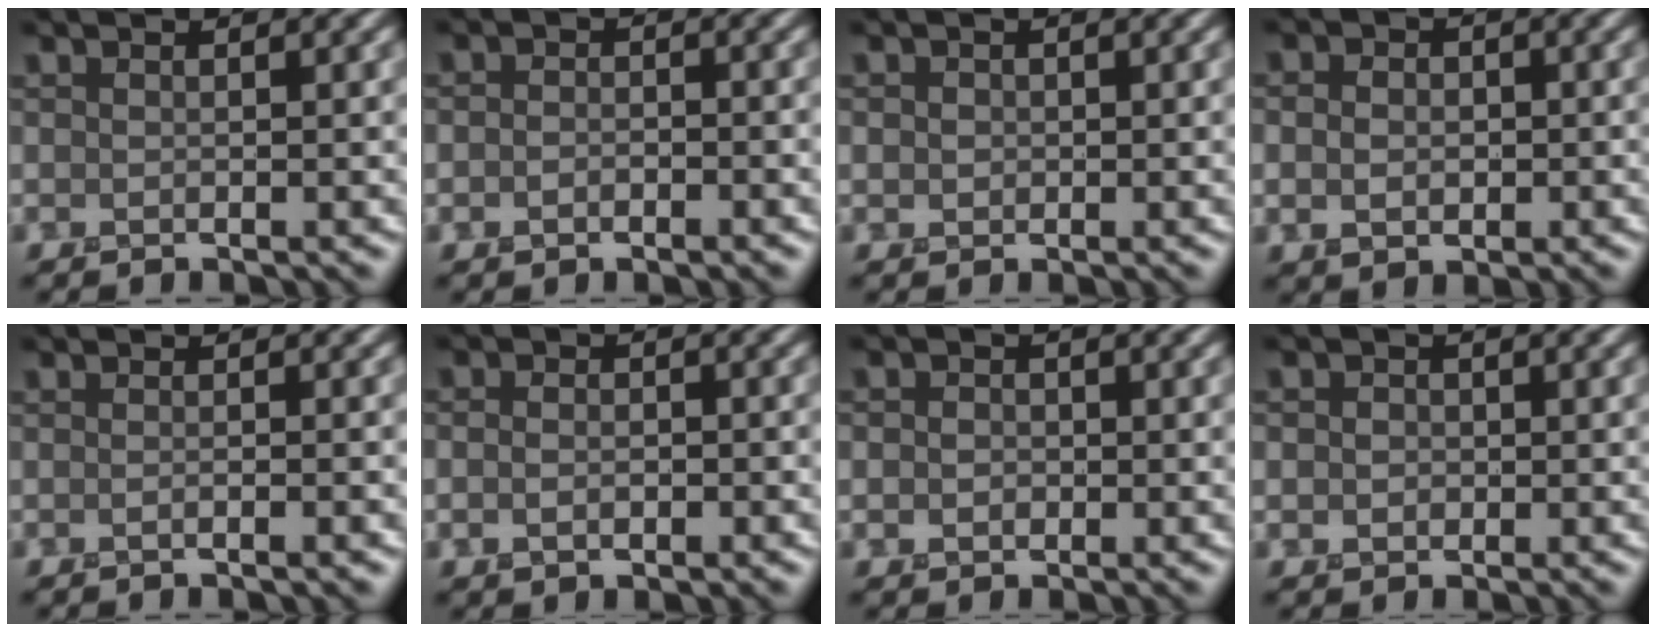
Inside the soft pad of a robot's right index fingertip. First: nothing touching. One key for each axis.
{"total": 1.6, "fx": -0.6, "fy": 1.2, "fz": 0.9, "tx": -0.010, "ty": -0.001, "tz": -0.013}
{"total": 0.9, "fx": 0.1, "fy": 0.9, "fz": 0.3, "tx": -0.001, "ty": 0.000, "tz": 0.000}
{"total": 3.4, "fx": 0.0, "fy": 2.8, "fz": 1.9, "tx": -0.027, "ty": 0.004, "tz": -0.017}
{"total": 1.7, "fx": -0.4, "fy": 0.7, "fz": 1.5, "tx": 0.004, "ty": -0.003, "tz": -0.017}
{"total": 2.3, "fx": -0.5, "fy": 1.7, "fz": 1.5, "tx": -0.017, "ty": -0.002, "tz": -0.011}
{"total": 2.0, "fx": 0.0, "fy": 1.7, "fz": 1.0, "tx": -0.005, "ty": 0.005, "tz": -0.013}
{"total": 2.2, "fx": 0.3, "fy": 1.9, "fz": 1.0, "tx": -0.005, "ty": 0.012, "tz": -0.011}